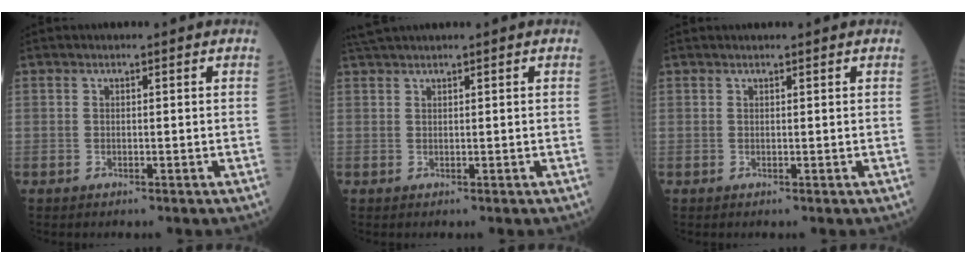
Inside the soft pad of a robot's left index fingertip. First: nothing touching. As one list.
[{"total": 2.4, "force": [2.2, -0.5, 0.9], "torque": [-0.016, 0.023, 0.047]}, {"total": 1.5, "force": [1.4, 0.1, 0.5], "torque": [-0.004, 0.014, 0.021]}]